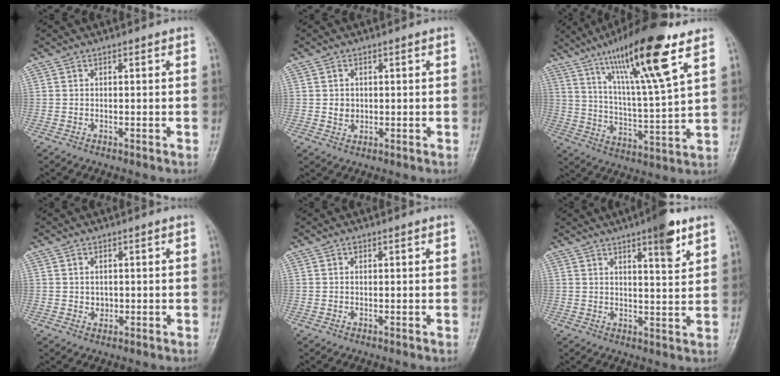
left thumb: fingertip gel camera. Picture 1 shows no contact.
{"total": 2.4, "force": [0.2, 2.1, 1.1], "torque": [-0.008, 0.000, 0.008]}
{"total": 19.4, "force": [11.3, 2.4, 15.6], "torque": [-0.255, -0.047, 0.194]}
{"total": 1.6, "force": [0.3, 1.5, 0.6], "torque": [-0.004, -0.002, 0.008]}
{"total": 0.7, "force": [0.4, 0.3, 0.4], "torque": [-0.003, -0.001, 0.005]}
{"total": 7.9, "force": [4.8, 1.7, 6.1], "torque": [-0.079, -0.026, 0.067]}